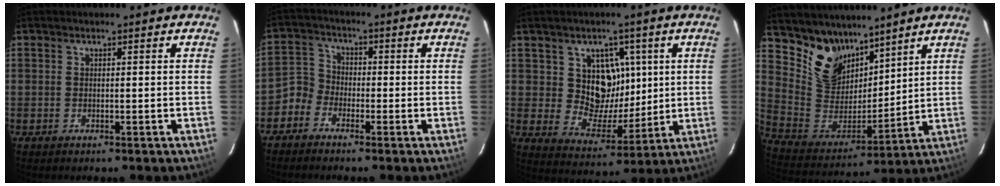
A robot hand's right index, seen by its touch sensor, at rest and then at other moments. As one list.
[{"total": 4.1, "force": [-2.6, 3.2, 0.4], "torque": [-0.004, 0.019, -0.064]}, {"total": 9.9, "force": [3.0, 8.6, 3.9], "torque": [-0.065, -0.006, 0.062]}, {"total": 13.4, "force": [10.1, 8.0, 3.9], "torque": [-0.091, -0.002, 0.207]}]